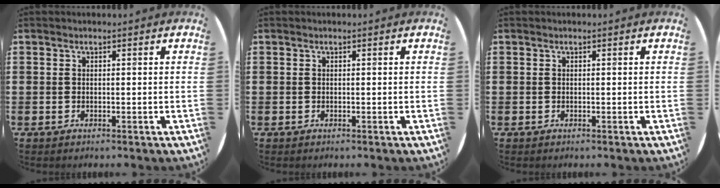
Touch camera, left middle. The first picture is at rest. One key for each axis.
{"total": 0.0}
{"total": 0.0}